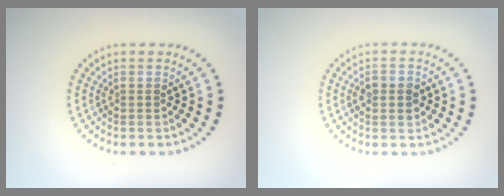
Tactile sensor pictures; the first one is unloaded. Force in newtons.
{"total": 2.8, "press": 2.8, "slide": 0.1}